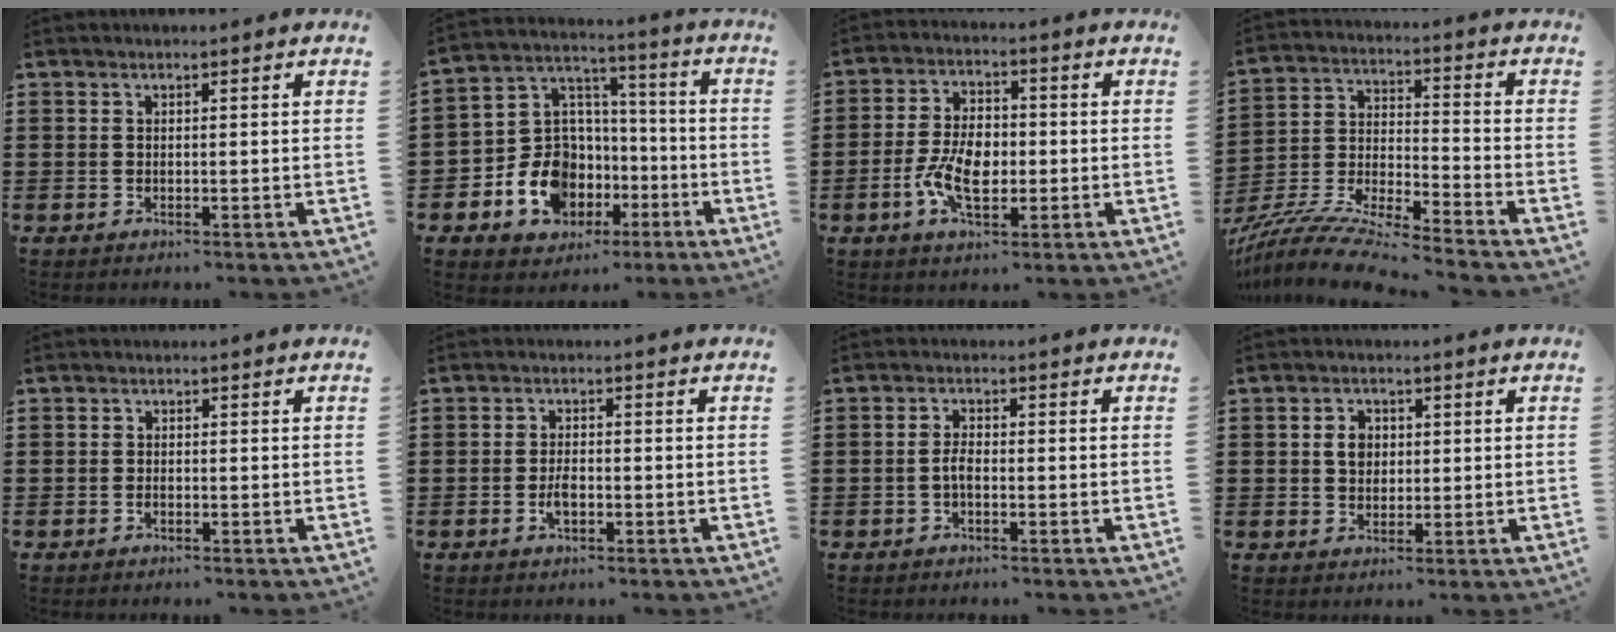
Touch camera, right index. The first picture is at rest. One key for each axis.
{"total": 11.1, "fx": -4.5, "fy": 9.3, "fz": 4.1, "tx": -0.132, "ty": 0.005, "tz": -0.078}
{"total": 7.2, "fx": -1.7, "fy": 4.1, "fz": 5.7, "tx": -0.120, "ty": 0.007, "tz": -0.033}
{"total": 9.2, "fx": -8.7, "fy": -0.2, "fz": 3.0, "tx": -0.073, "ty": -0.005, "tz": -0.178}
{"total": 0.7, "fx": -0.4, "fy": 0.4, "fz": 0.3, "tx": -0.008, "ty": -0.004, "tz": -0.008}
{"total": 2.4, "fx": -0.8, "fy": 1.0, "fz": 2.1, "tx": -0.040, "ty": -0.001, "tz": -0.012}
{"total": 2.2, "fx": -0.8, "fy": 0.8, "fz": 1.9, "tx": -0.044, "ty": -0.001, "tz": -0.017}
{"total": 3.0, "fx": 0.4, "fy": 2.4, "fz": 1.8, "tx": -0.042, "ty": 0.012, "tz": 0.005}